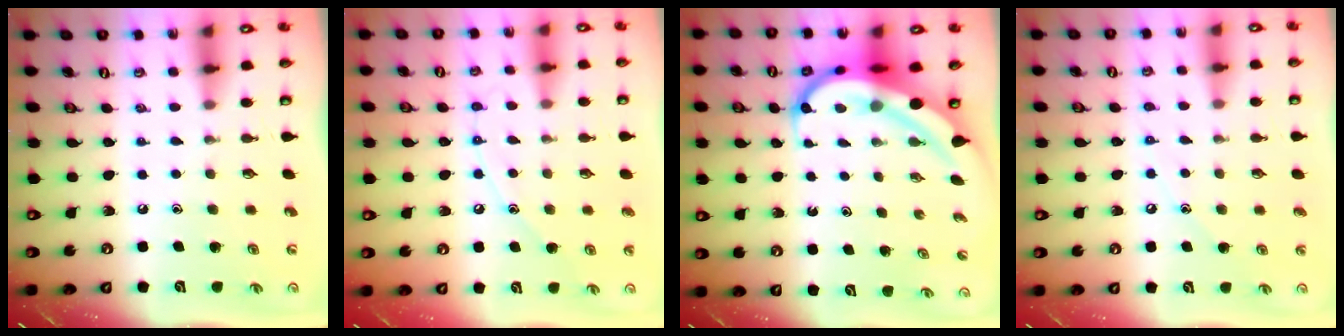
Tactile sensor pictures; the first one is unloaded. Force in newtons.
{"total": 8.0, "press": 8.0, "slide": 0.6}
{"total": 10.0, "press": 9.8, "slide": 1.6}
{"total": 4.8, "press": 4.8, "slide": 0.5}